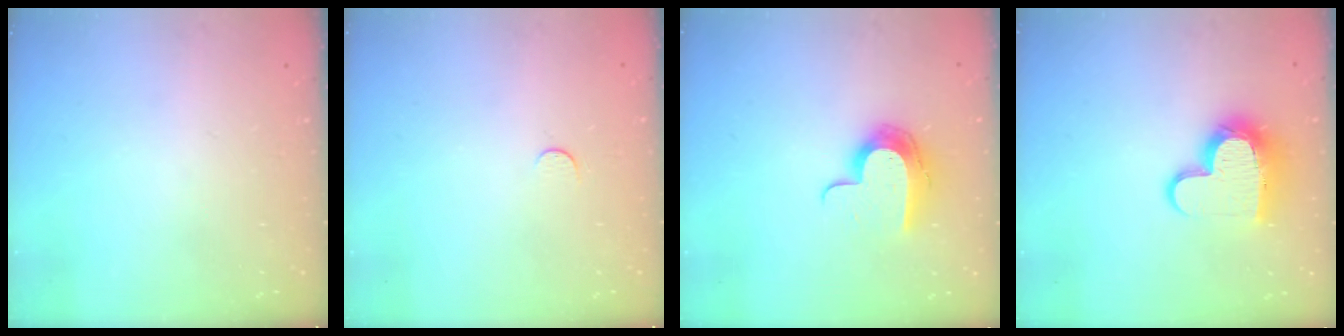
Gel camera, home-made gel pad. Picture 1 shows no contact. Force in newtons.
{"total": 3.1, "press": 3.1, "slide": 0.4}
{"total": 12.1, "press": 12.1, "slide": 0.6}
{"total": 13.0, "press": 13.0, "slide": 1.2}